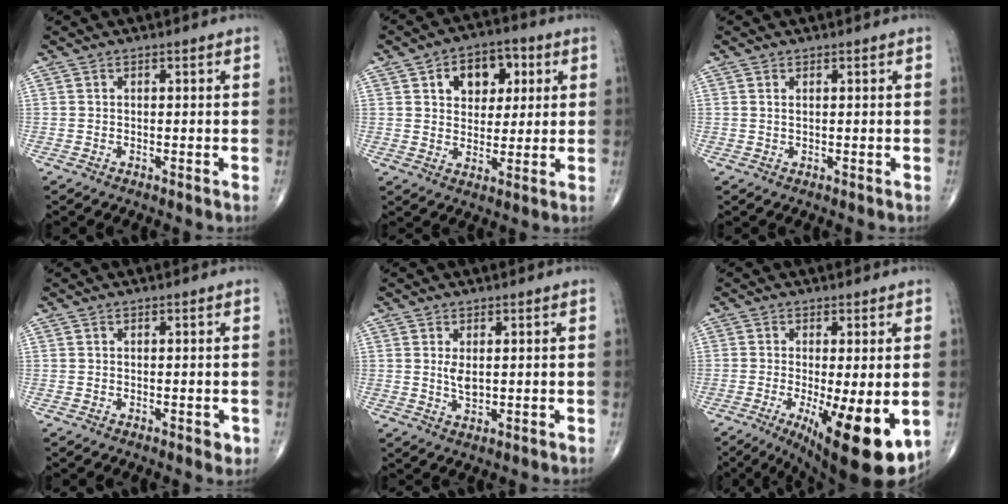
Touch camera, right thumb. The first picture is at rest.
{"total": 10.1, "force": [3.5, 7.0, 6.4], "torque": [-0.050, -0.003, 0.052]}
{"total": 0.6, "force": [0.3, 0.2, 0.5], "torque": [-0.011, 0.001, 0.007]}
{"total": 1.9, "force": [-0.6, 0.7, 1.6], "torque": [-0.013, -0.002, -0.005]}
{"total": 2.8, "force": [0.6, 1.3, 2.4], "torque": [-0.042, -0.010, 0.015]}
{"total": 14.8, "force": [-4.2, 4.0, 13.6], "torque": [-0.179, -0.026, -0.050]}